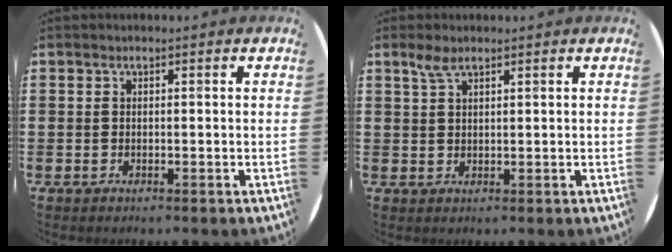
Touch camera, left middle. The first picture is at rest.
{"total": 2.2, "force": [1.6, 0.6, 1.5], "torque": [-0.033, 0.004, 0.028]}